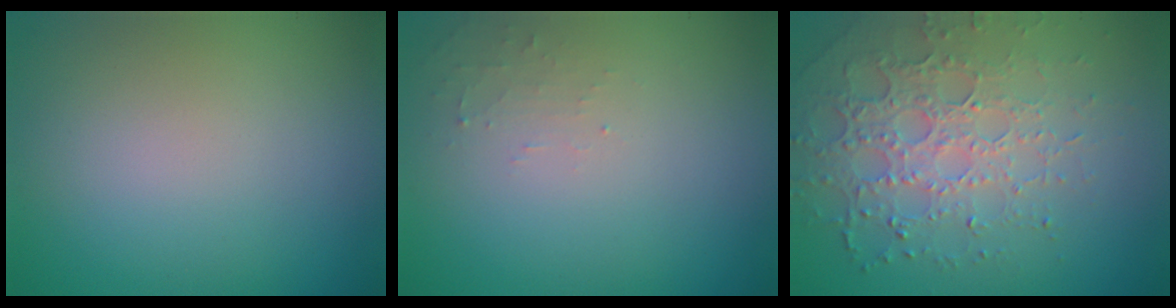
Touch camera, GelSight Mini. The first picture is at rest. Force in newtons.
{"total": 1.1, "press": 1.1, "slide": 0.2}
{"total": 4.9, "press": 4.3, "slide": 2.5}